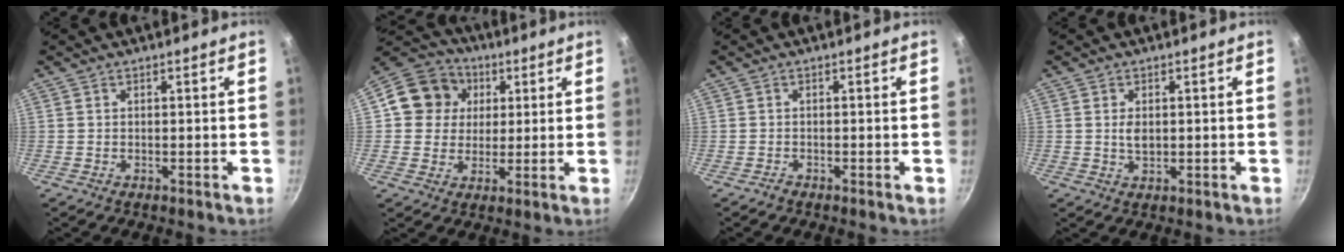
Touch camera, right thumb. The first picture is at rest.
{"total": 11.7, "force": [2.8, 10.6, 4.3], "torque": [-0.046, 0.017, 0.033]}
{"total": 0.5, "force": [-0.5, 0.1, 0.1], "torque": [-0.011, 0.007, -0.011]}
{"total": 2.6, "force": [0.3, 1.6, 2.0], "torque": [-0.033, -0.003, 0.007]}